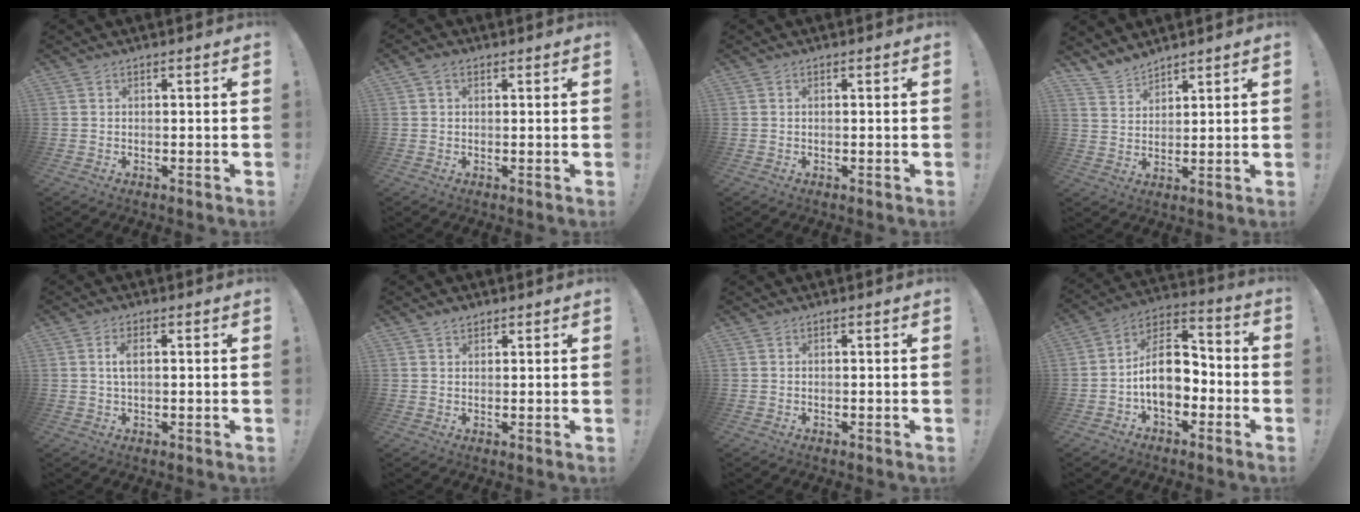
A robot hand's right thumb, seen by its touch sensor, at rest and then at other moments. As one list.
[{"total": 2.0, "force": [0.9, 1.3, 1.3], "torque": [-0.024, 0.003, 0.016]}, {"total": 0.0}, {"total": 5.9, "force": [5.6, 1.9, 0.8], "torque": [-0.026, -0.040, 0.109]}, {"total": 3.5, "force": [0.6, 1.6, 3.1], "torque": [-0.048, 0.000, 0.007]}, {"total": 1.9, "force": [1.5, 1.0, 0.6], "torque": [-0.002, -0.009, 0.027]}, {"total": 0.0}, {"total": 14.5, "force": [-2.8, 9.6, 10.5], "torque": [-0.178, 0.020, -0.042]}]